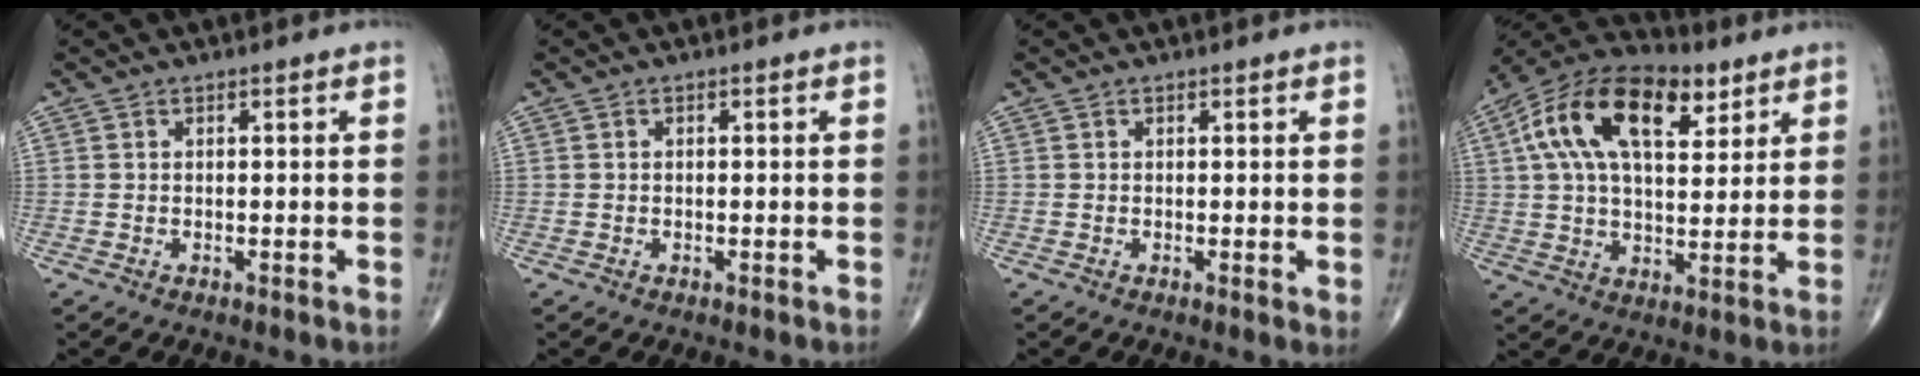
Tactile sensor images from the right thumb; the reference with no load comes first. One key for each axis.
{"total": 0.0}
{"total": 1.0, "fx": 0.3, "fy": 0.4, "fz": 0.9, "tx": -0.014, "ty": -0.005, "tz": 0.002}
{"total": 20.1, "fx": 7.9, "fy": 10.5, "fz": 15.2, "tx": -0.256, "ty": 0.004, "tz": 0.130}